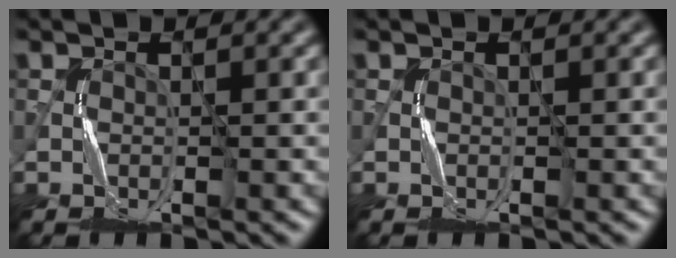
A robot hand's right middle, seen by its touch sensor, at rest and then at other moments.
{"total": 0.0}